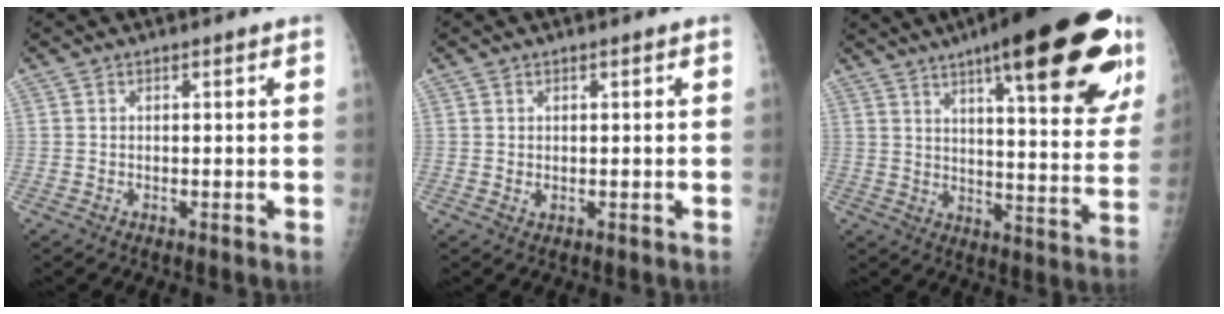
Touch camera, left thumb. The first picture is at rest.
{"total": 0.7, "force": [0.1, 0.4, 0.6], "torque": [-0.008, -0.002, 0.005]}
{"total": 29.0, "force": [16.8, 7.1, 22.6], "torque": [-0.260, -0.043, 0.227]}